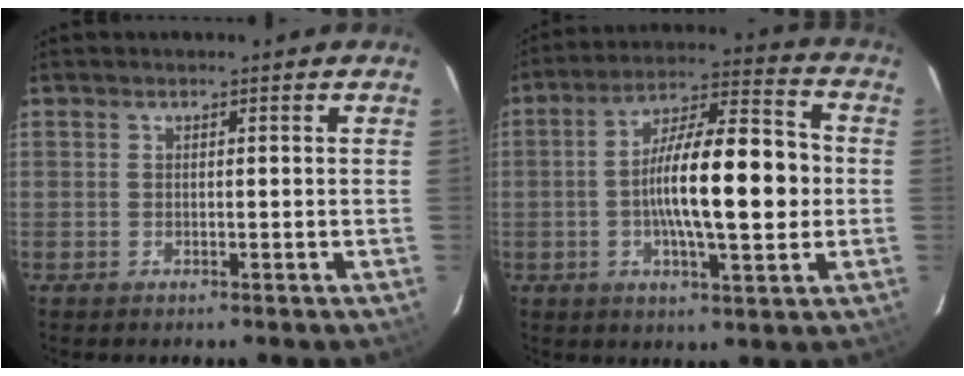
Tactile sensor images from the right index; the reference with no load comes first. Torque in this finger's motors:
{"motor_torque": [1.50, 0.63, 1.05, 0.21]}